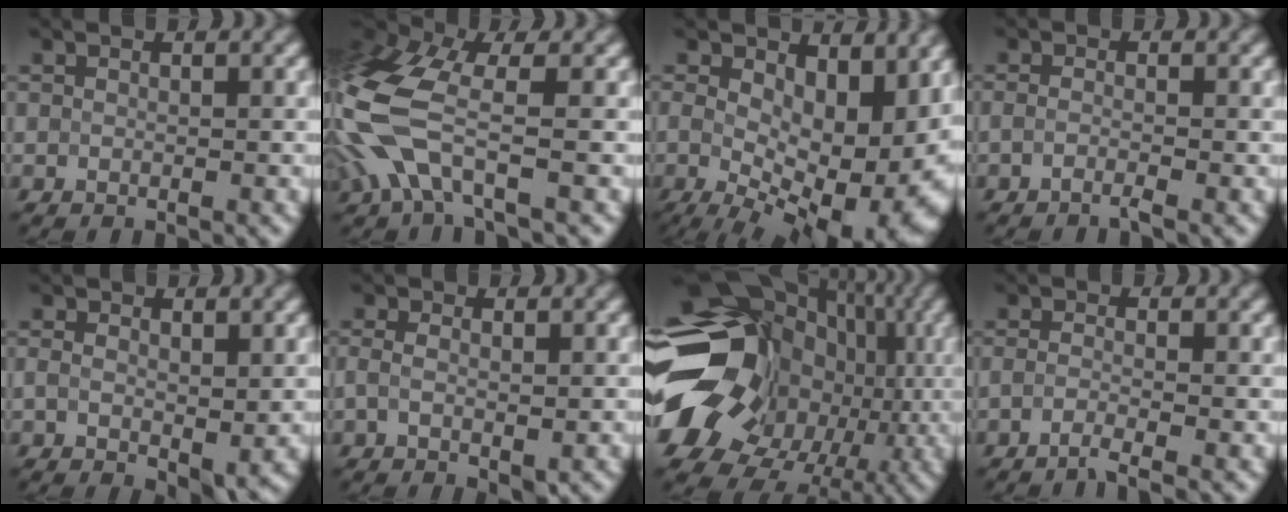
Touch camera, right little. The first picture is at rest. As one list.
[{"total": 7.3, "force": [-2.6, 3.0, 6.1], "torque": [-0.156, 0.005, -0.061]}, {"total": 16.4, "force": [-1.0, 8.2, 14.2], "torque": [-0.184, -0.027, 0.014]}, {"total": 1.4, "force": [-1.4, -0.1, 0.4], "torque": [-0.002, -0.001, -0.026]}, {"total": 3.5, "force": [-0.7, 1.9, 2.9], "torque": [-0.057, -0.006, 0.000]}, {"total": 2.2, "force": [-1.0, 0.7, 1.8], "torque": [-0.030, -0.001, -0.009]}, {"total": 19.4, "force": [-3.0, 16.6, 9.6], "torque": [-0.153, 0.001, -0.059]}, {"total": 2.1, "force": [-1.9, 0.1, 0.9], "torque": [-0.008, -0.001, -0.039]}]